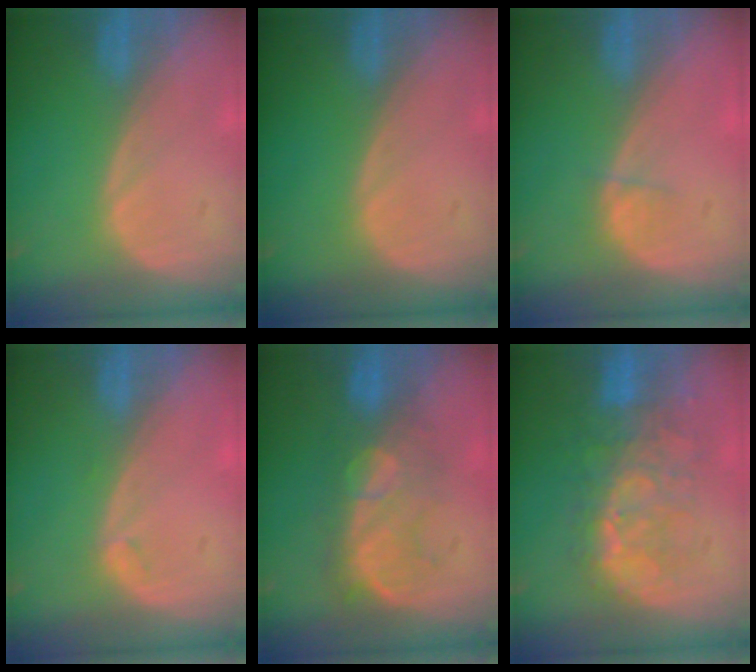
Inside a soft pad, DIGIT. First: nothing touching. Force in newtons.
{"total": 0.0}
{"total": 1.1, "press": 1.0, "slide": 0.4}
{"total": 0.6, "press": 0.6, "slide": 0.2}
{"total": 8.2, "press": 7.9, "slide": 2.3}
{"total": 9.9, "press": 8.5, "slide": 5.1}